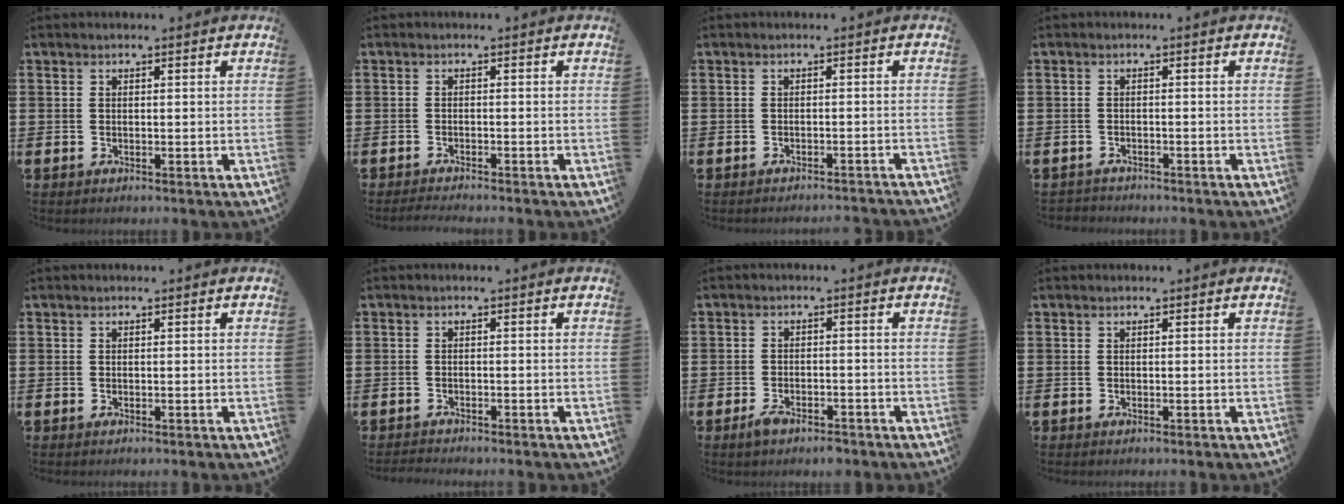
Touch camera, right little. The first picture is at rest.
{"total": 1.1, "force": [-1.0, -0.1, 0.3], "torque": [-0.006, -0.002, -0.020]}
{"total": 1.0, "force": [-1.0, -0.3, 0.0], "torque": [0.000, 0.002, -0.020]}
{"total": 0.9, "force": [-0.9, 0.2, -0.1], "torque": [0.000, 0.002, -0.019]}
{"total": 0.0}
{"total": 0.9, "force": [-0.9, 0.0, 0.0], "torque": [-0.003, -0.002, -0.018]}
{"total": 2.8, "force": [-1.8, 1.3, 1.8], "torque": [-0.024, 0.004, -0.035]}
{"total": 0.0}